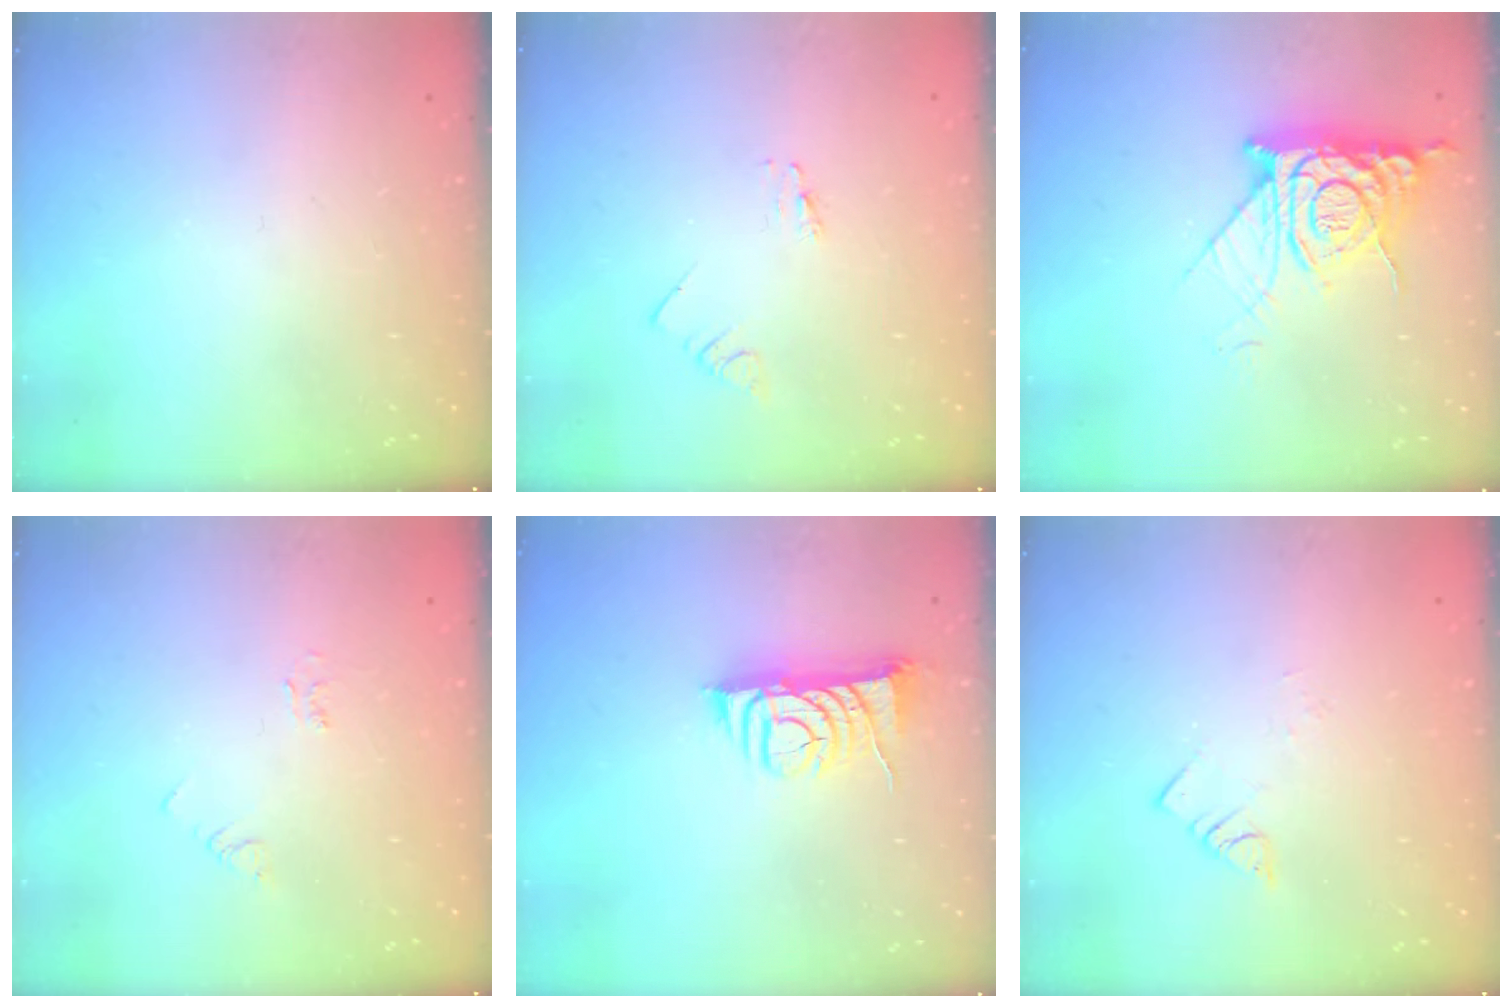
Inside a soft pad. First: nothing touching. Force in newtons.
{"total": 0.0}
{"total": 13.2, "press": 13.1, "slide": 1.6}
{"total": 3.9, "press": 3.9, "slide": 0.5}
{"total": 7.8, "press": 7.8, "slide": 0.8}
{"total": 2.7, "press": 2.7, "slide": 0.4}